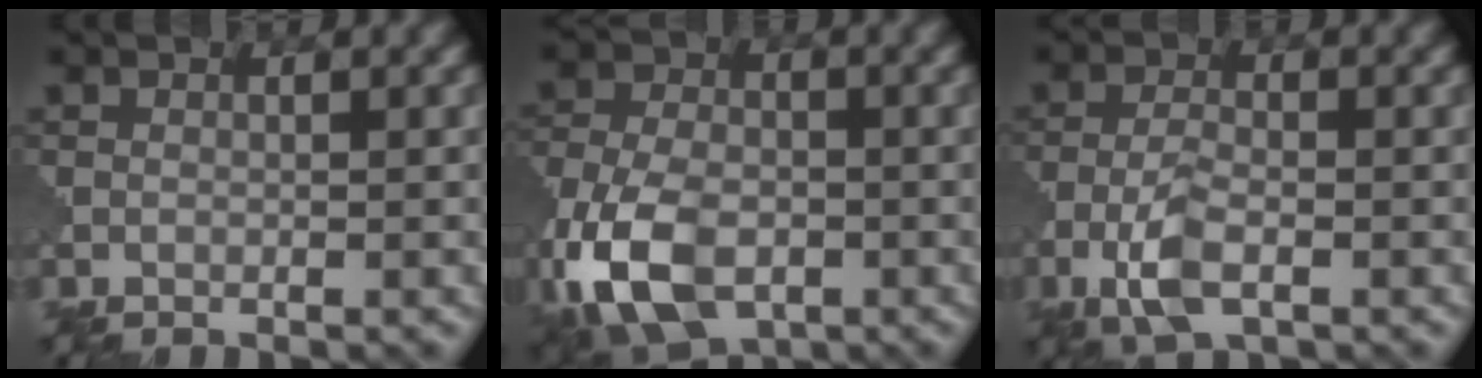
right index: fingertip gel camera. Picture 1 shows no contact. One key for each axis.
{"total": 10.8, "fx": -4.8, "fy": 6.2, "fz": 7.5, "tx": -0.177, "ty": -0.025, "tz": -0.099}
{"total": 4.0, "fx": -1.9, "fy": 1.5, "fz": 3.2, "tx": -0.072, "ty": -0.002, "tz": -0.042}